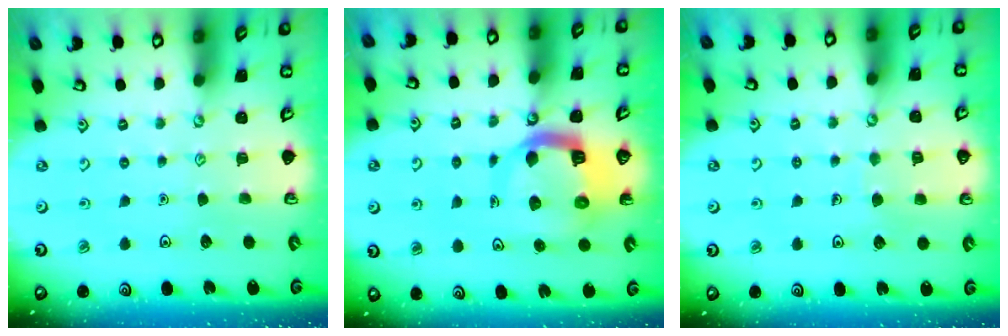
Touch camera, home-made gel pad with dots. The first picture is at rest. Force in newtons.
{"total": 10.4, "press": 10.3, "slide": 1.2}
{"total": 3.7, "press": 3.7, "slide": 0.2}